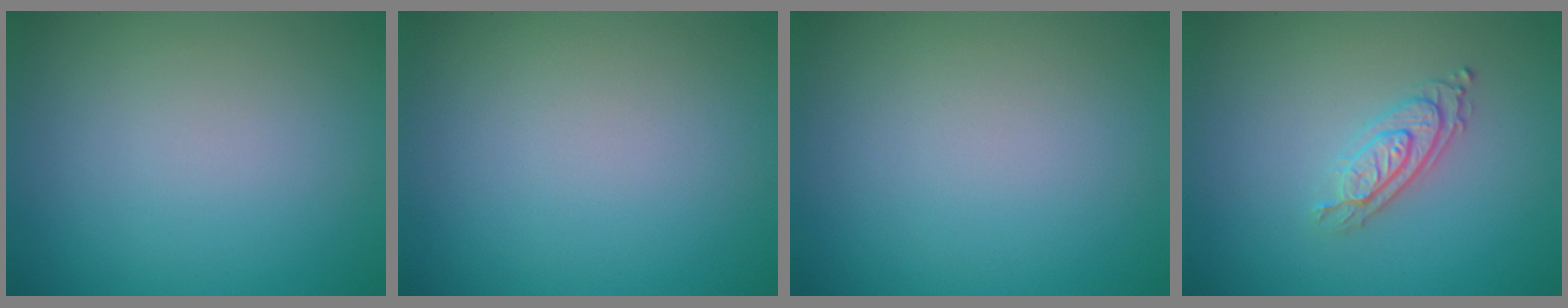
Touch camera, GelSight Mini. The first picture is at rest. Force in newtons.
{"total": 0.0}
{"total": 0.0}
{"total": 2.8, "press": 2.2, "slide": 1.7}